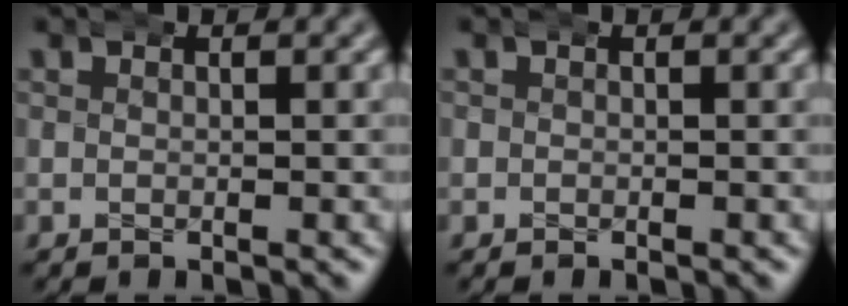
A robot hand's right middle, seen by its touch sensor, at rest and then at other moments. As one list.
[{"total": 0.5, "force": [-0.4, 0.4, 0.1], "torque": [-0.003, -0.005, -0.004]}]